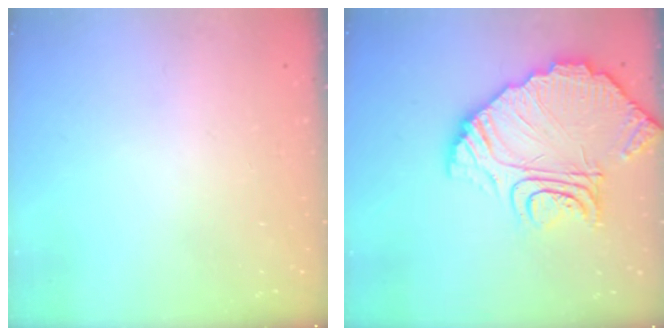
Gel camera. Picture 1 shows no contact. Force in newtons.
{"total": 18.7, "press": 18.5, "slide": 2.1}